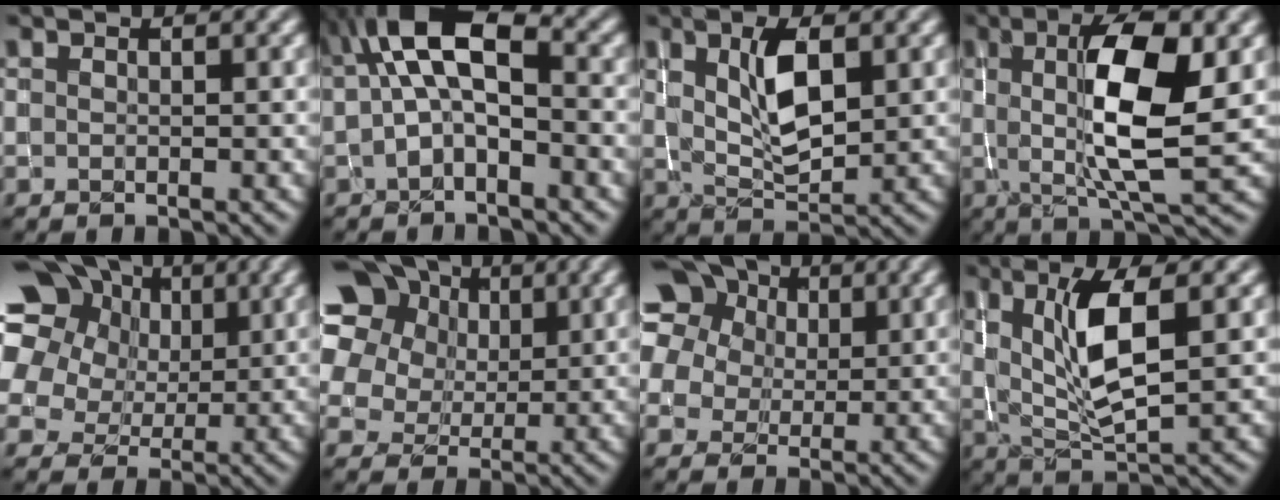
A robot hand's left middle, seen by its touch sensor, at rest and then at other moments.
{"total": 6.3, "force": [0.6, 2.8, 5.7], "torque": [-0.103, 0.018, 0.002]}
{"total": 4.3, "force": [1.3, 1.8, 3.7], "torque": [-0.077, -0.002, 0.026]}
{"total": 8.5, "force": [0.9, 2.2, 8.2], "torque": [-0.129, -0.007, 0.018]}
{"total": 20.1, "force": [8.6, 15.6, 9.2], "torque": [-0.236, 0.051, 0.145]}
{"total": 16.5, "force": [7.7, 12.2, 8.0], "torque": [-0.200, 0.047, 0.144]}
{"total": 15.2, "force": [7.6, 11.2, 6.8], "torque": [-0.179, 0.046, 0.130]}
{"total": 5.6, "force": [1.3, 1.3, 5.3], "torque": [-0.099, -0.007, 0.031]}